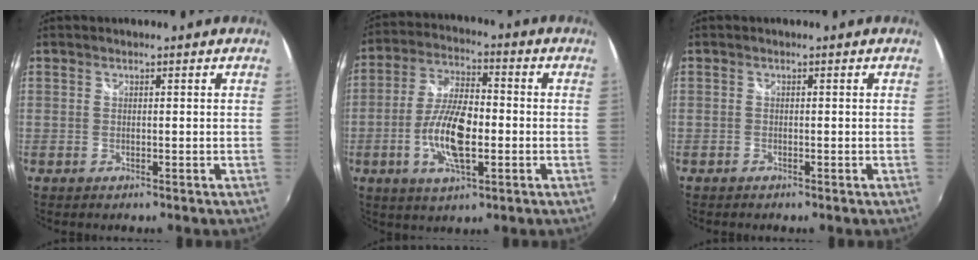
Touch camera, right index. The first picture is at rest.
{"total": 11.9, "force": [-2.8, 4.5, 10.7], "torque": [-0.217, 0.000, -0.053]}
{"total": 0.6, "force": [-0.5, 0.3, 0.0], "torque": [-0.002, -0.001, -0.011]}